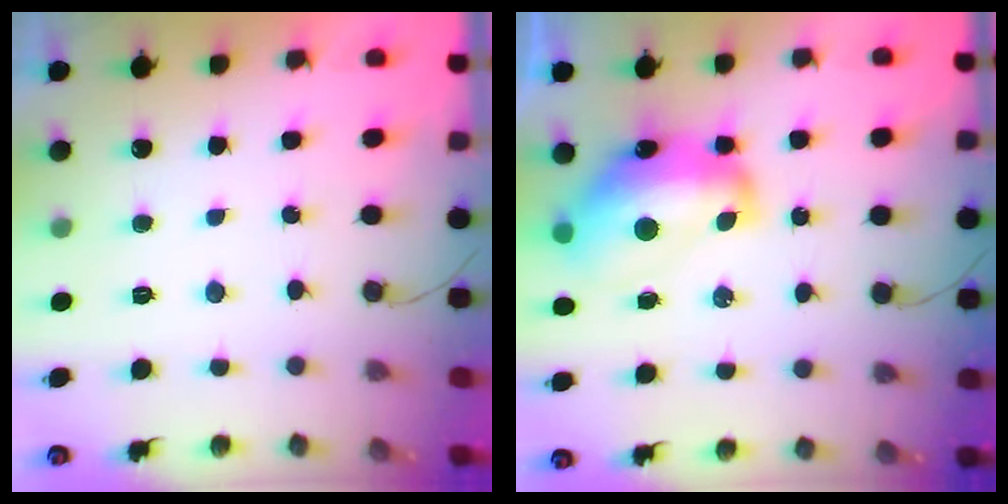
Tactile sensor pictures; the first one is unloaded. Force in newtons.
{"total": 15.3, "press": 15.3, "slide": 1.0}